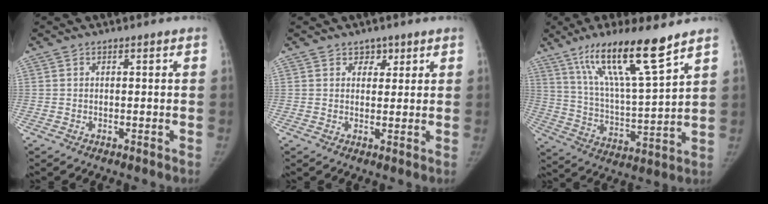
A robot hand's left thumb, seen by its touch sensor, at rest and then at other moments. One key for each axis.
{"total": 2.6, "fx": 1.6, "fy": 1.9, "fz": 0.7, "tx": 0.014, "ty": -0.008, "tz": 0.020}
{"total": 17.7, "fx": 11.6, "fy": 2.1, "fz": 13.2, "tx": -0.224, "ty": -0.057, "tz": 0.213}